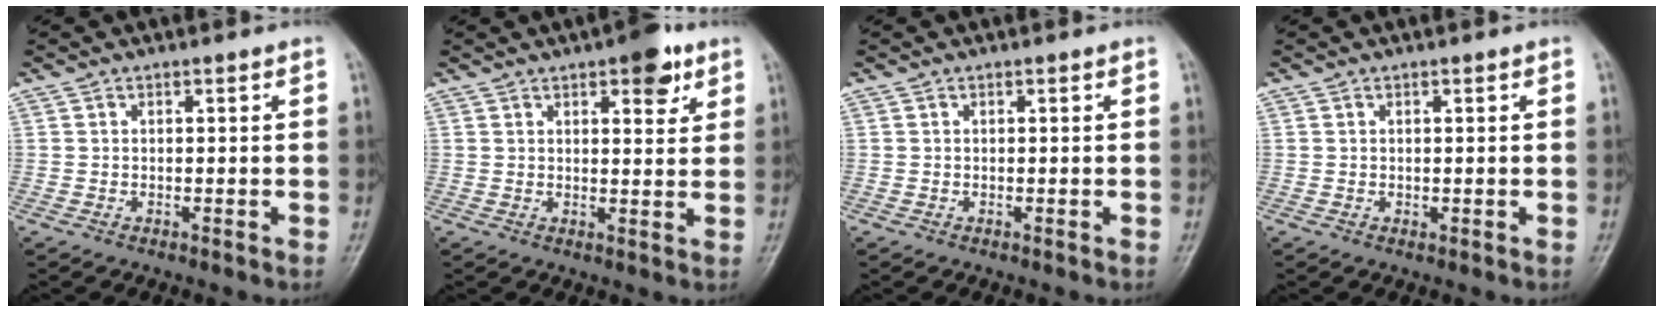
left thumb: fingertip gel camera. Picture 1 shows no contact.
{"total": 6.8, "force": [3.8, 2.7, 4.9], "torque": [-0.044, -0.015, 0.044]}
{"total": 0.0}
{"total": 0.7, "force": [0.4, 0.4, 0.4], "torque": [-0.001, -0.002, 0.005]}